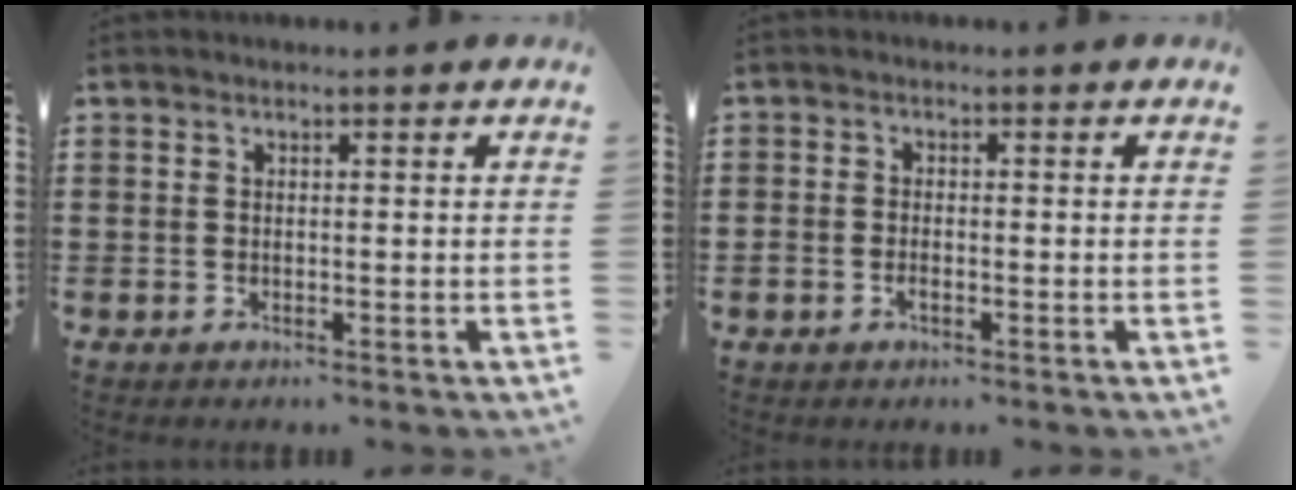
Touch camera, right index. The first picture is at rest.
{"total": 1.4, "force": [-0.8, 0.7, 0.9], "torque": [-0.018, -0.004, -0.013]}